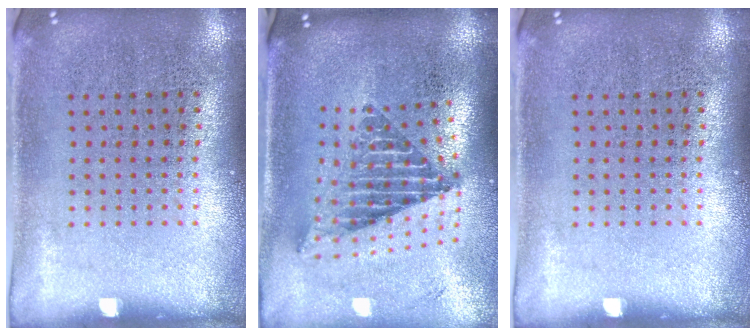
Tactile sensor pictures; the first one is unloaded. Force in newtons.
{"total": 2.4, "press": 1.6, "slide": 1.8}
{"total": 0.0}